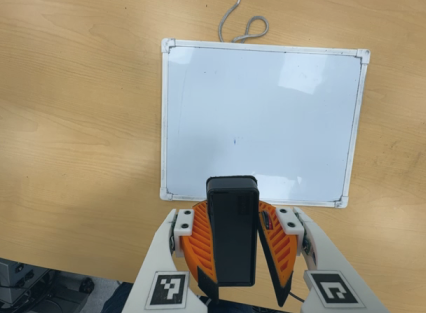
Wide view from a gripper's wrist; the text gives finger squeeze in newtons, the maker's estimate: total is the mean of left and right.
{"total": 11.2, "left": 10.2, "right": 12.1}